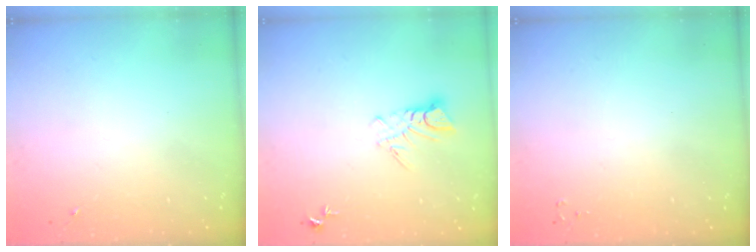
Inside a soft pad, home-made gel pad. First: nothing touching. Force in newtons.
{"total": 5.9, "press": 5.9, "slide": 0.5}
{"total": 2.0, "press": 2.0, "slide": 0.3}